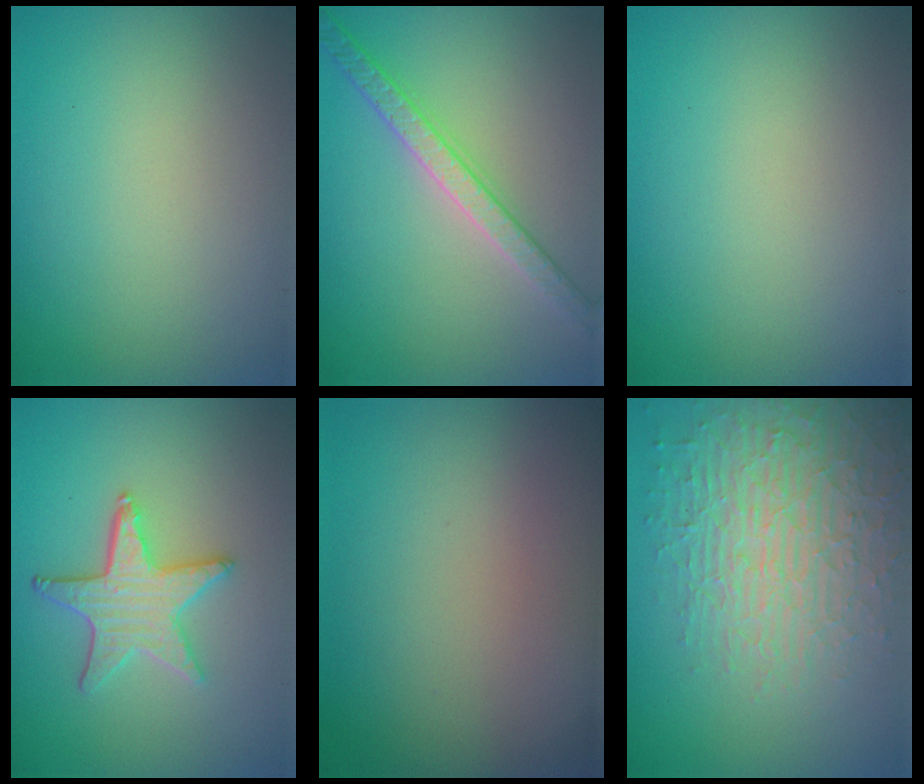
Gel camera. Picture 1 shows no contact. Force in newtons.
{"total": 3.3, "press": 3.3, "slide": 0.3}
{"total": 0.0}
{"total": 4.0, "press": 3.6, "slide": 1.9}
{"total": 0.0}
{"total": 6.6, "press": 5.1, "slide": 4.2}